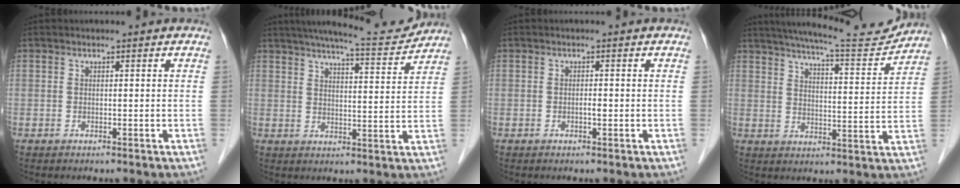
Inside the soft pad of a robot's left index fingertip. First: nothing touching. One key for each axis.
{"total": 11.8, "fx": 11.0, "fy": 0.4, "fz": 4.3, "tx": -0.065, "ty": -0.004, "tz": 0.149}
{"total": 0.8, "fx": -0.3, "fy": 0.2, "fz": 0.7, "tx": -0.014, "ty": 0.000, "tz": -0.005}
{"total": 14.8, "fx": 13.8, "fy": 0.6, "fz": 5.4, "tx": -0.087, "ty": -0.012, "tz": 0.192}